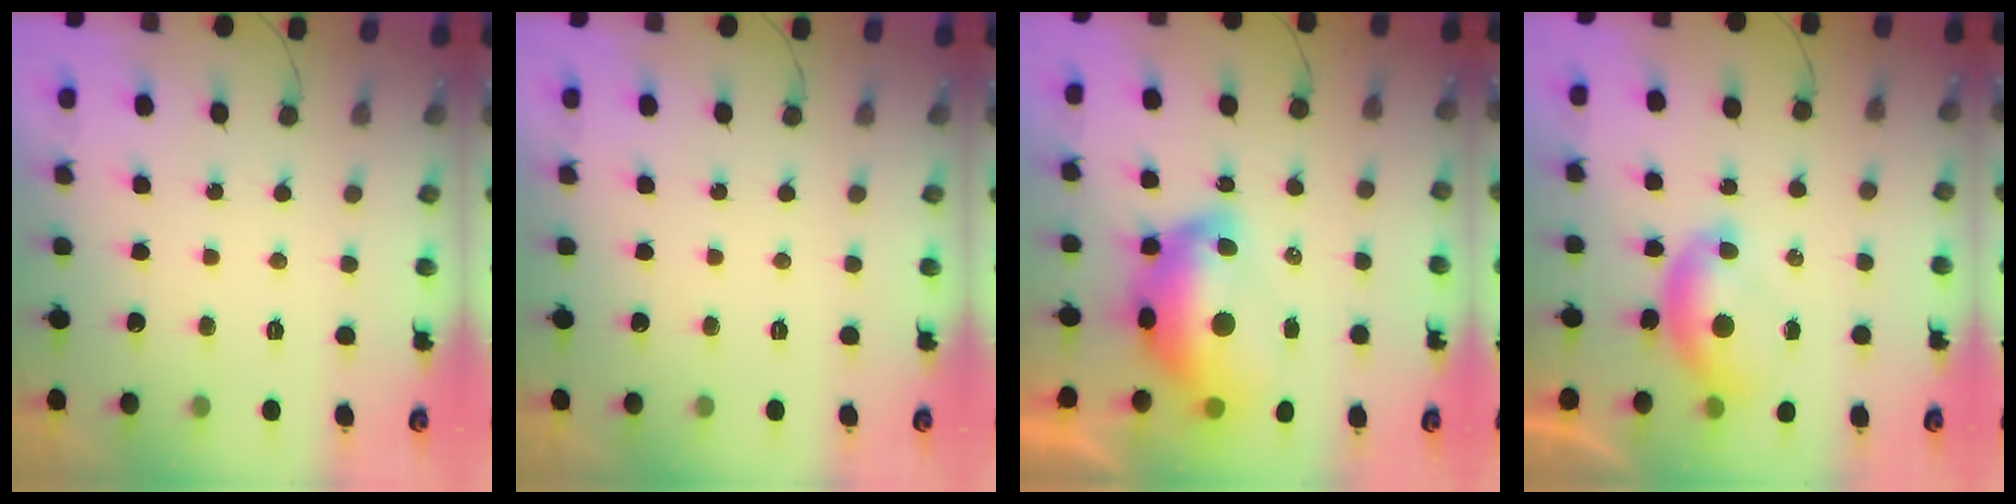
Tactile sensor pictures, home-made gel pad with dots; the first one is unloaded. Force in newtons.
{"total": 0.0}
{"total": 18.0, "press": 18.0, "slide": 1.5}
{"total": 7.7, "press": 7.6, "slide": 1.0}